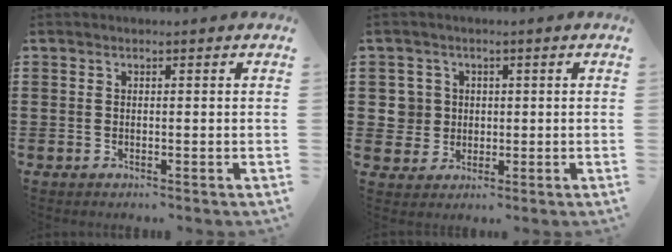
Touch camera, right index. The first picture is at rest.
{"total": 4.0, "force": [0.3, 3.9, 0.8], "torque": [-0.035, 0.013, 0.004]}